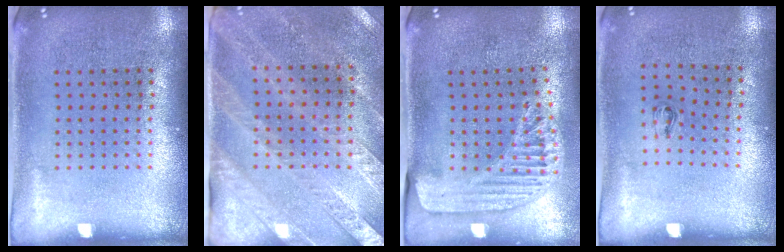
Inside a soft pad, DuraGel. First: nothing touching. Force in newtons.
{"total": 2.6, "press": 2.3, "slide": 1.3}
{"total": 1.5, "press": 1.5, "slide": 0.2}
{"total": 0.6, "press": 0.2, "slide": 0.5}